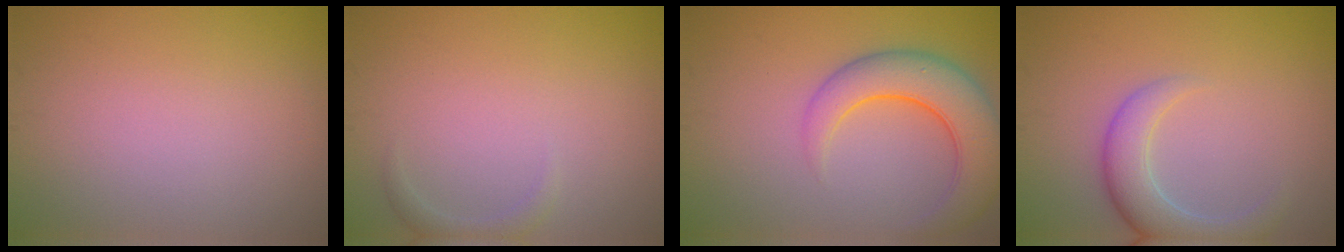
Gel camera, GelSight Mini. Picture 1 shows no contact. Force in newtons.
{"total": 1.2, "press": 1.2, "slide": 0.2}
{"total": 6.5, "press": 6.5, "slide": 0.5}
{"total": 4.4, "press": 4.4, "slide": 0.4}